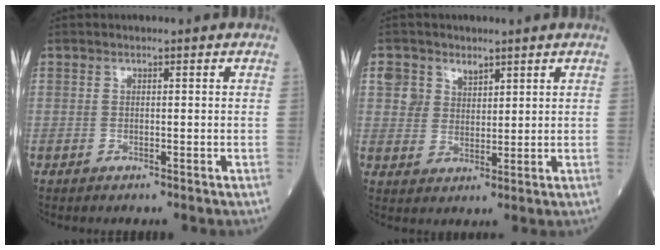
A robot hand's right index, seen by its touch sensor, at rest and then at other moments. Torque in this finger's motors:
{"motor_torque": [0.05, 0.07, 0.00, 0.02]}